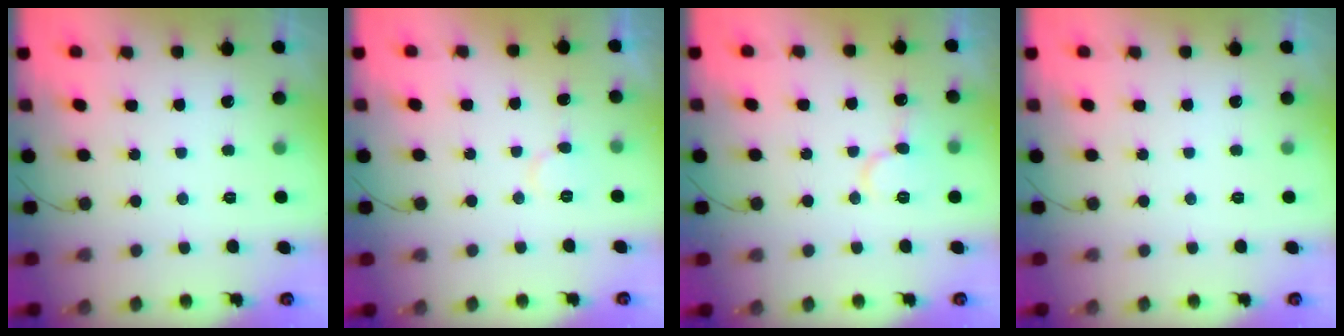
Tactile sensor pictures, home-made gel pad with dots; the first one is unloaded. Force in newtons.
{"total": 5.3, "press": 5.2, "slide": 0.5}
{"total": 9.6, "press": 9.5, "slide": 1.3}
{"total": 0.0}